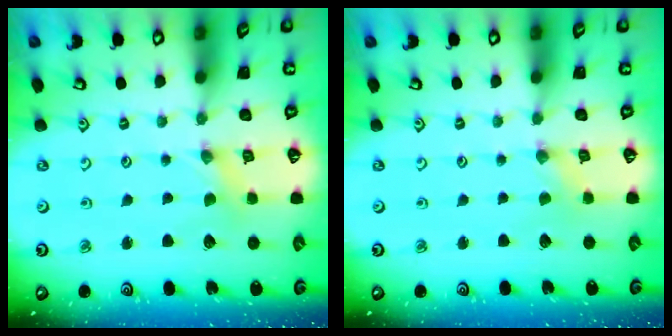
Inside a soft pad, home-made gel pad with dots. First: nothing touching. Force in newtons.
{"total": 0.6, "press": 0.6, "slide": 0.2}